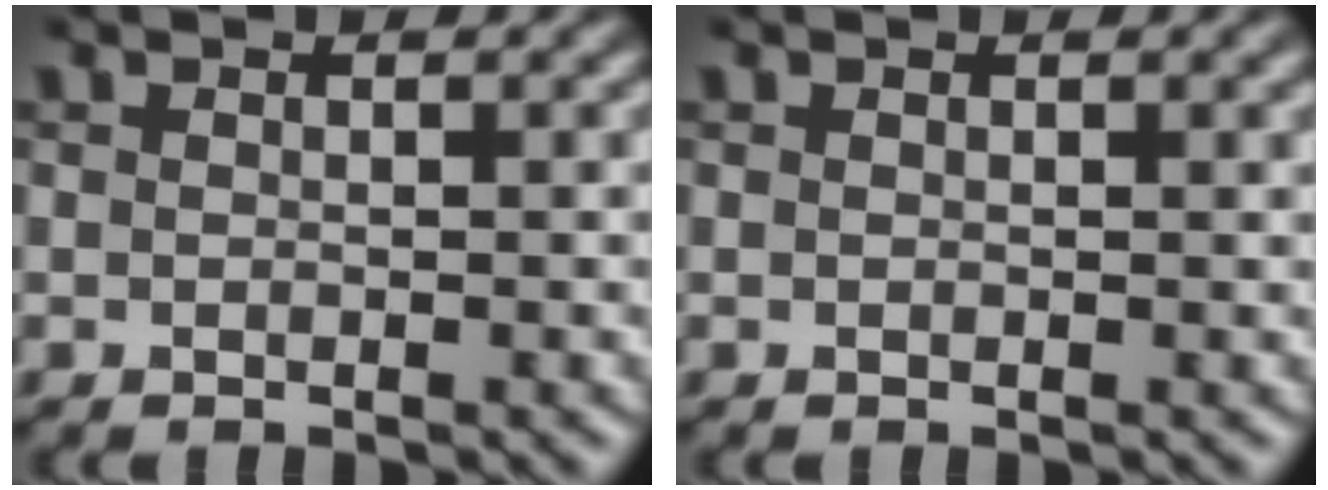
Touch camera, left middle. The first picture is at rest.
{"total": 0.7, "force": [0.4, 0.2, 0.6], "torque": [-0.004, 0.005, 0.007]}